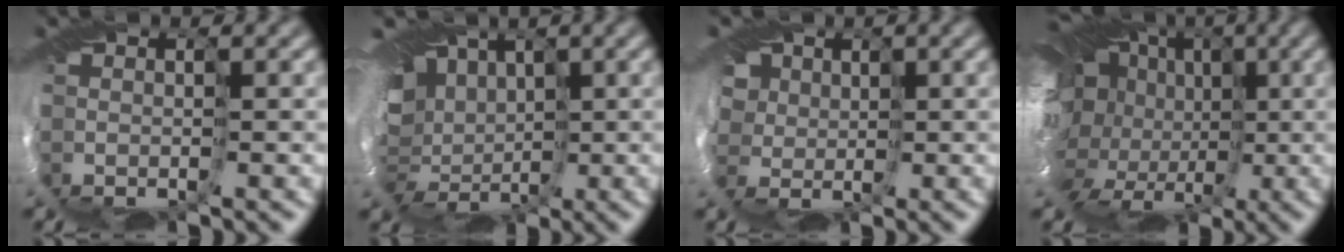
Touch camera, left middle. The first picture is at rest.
{"total": 12.7, "force": [2.3, 9.8, 7.7], "torque": [-0.134, -0.005, 0.016]}
{"total": 8.3, "force": [3.1, 6.5, 4.3], "torque": [-0.086, 0.027, 0.027]}
{"total": 17.5, "force": [0.1, 13.2, 11.6], "torque": [-0.188, 0.010, -0.022]}